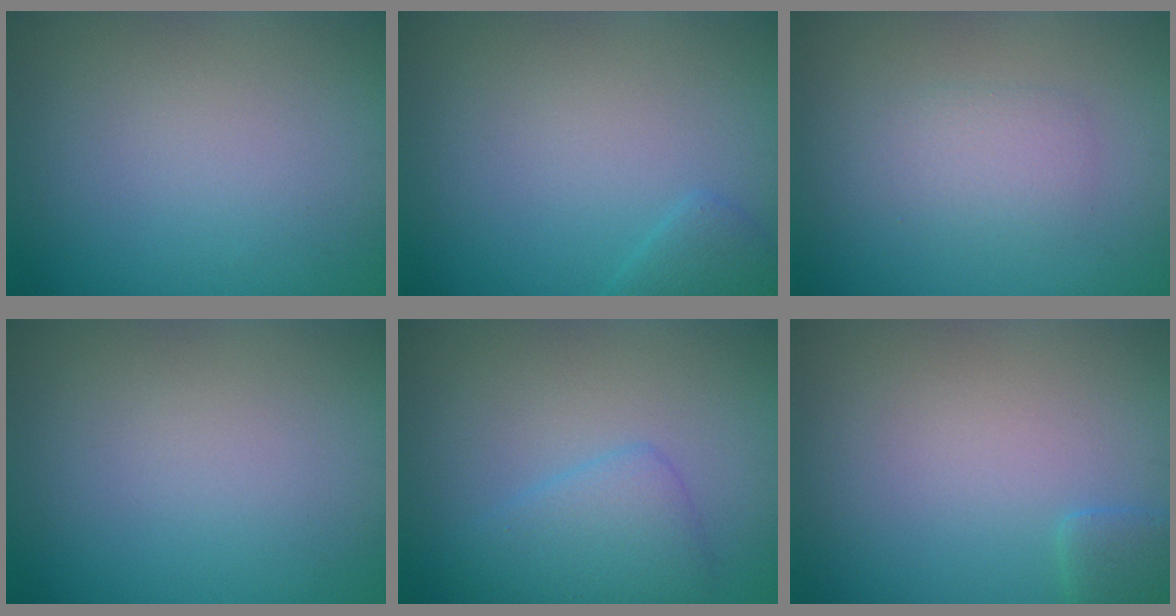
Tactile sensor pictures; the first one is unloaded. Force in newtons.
{"total": 1.4, "press": 1.4, "slide": 0.1}
{"total": 1.9, "press": 1.9, "slide": 0.0}
{"total": 0.0}
{"total": 3.1, "press": 3.1, "slide": 0.1}
{"total": 1.5, "press": 1.5, "slide": 0.1}